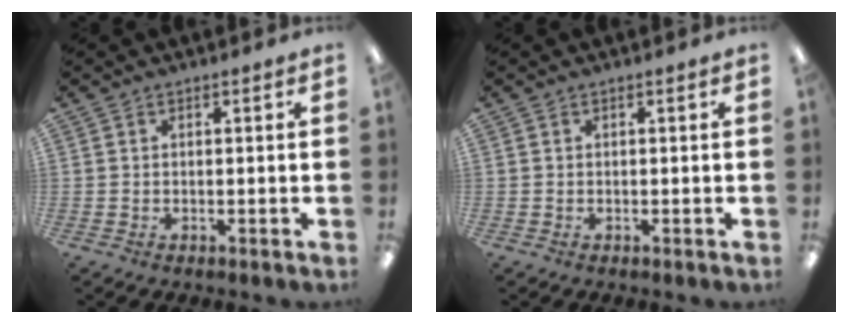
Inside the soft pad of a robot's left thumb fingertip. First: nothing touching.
{"total": 0.0}